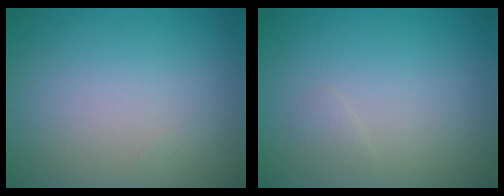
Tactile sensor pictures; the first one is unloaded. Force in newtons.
{"total": 0.5, "press": 0.5, "slide": 0.0}